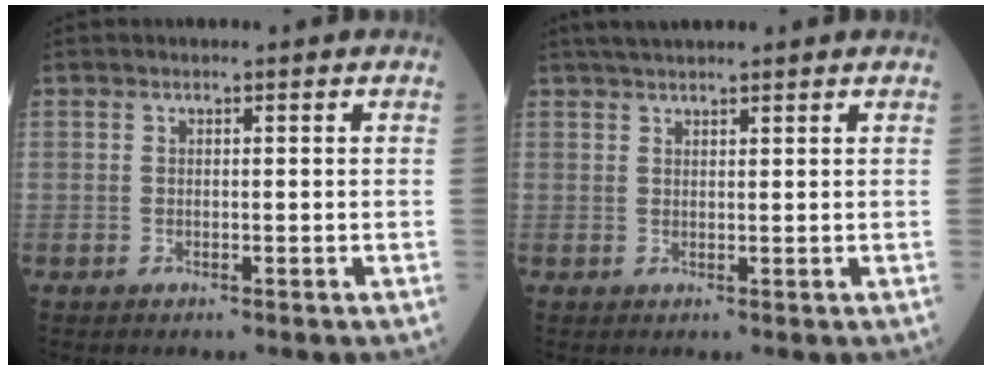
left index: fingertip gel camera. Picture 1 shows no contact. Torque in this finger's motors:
{"motor_torque": [-0.04, -0.26, 0.13, 0.06]}